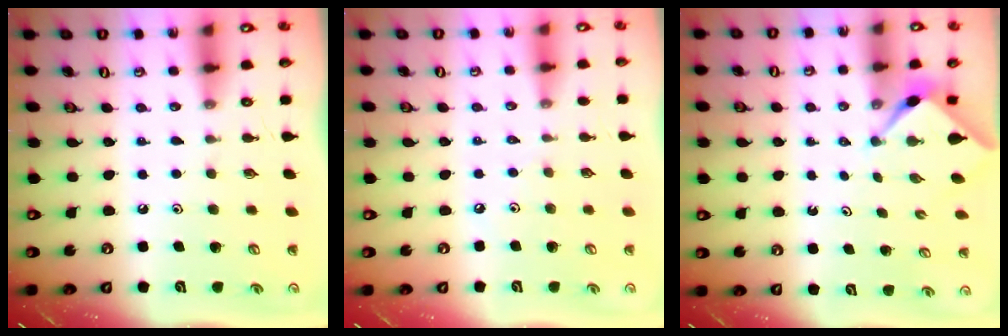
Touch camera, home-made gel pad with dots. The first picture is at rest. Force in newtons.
{"total": 1.9, "press": 1.9, "slide": 0.5}
{"total": 2.4, "press": 2.3, "slide": 0.3}